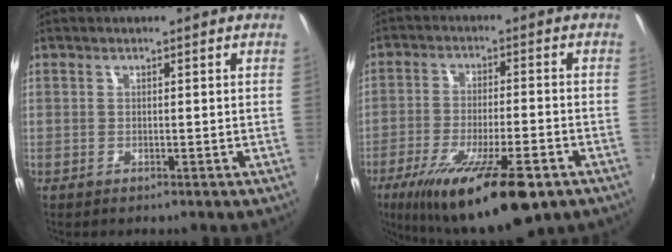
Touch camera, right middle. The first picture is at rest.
{"total": 19.1, "force": [-11.4, 5.0, 14.4], "torque": [-0.264, -0.051, -0.183]}